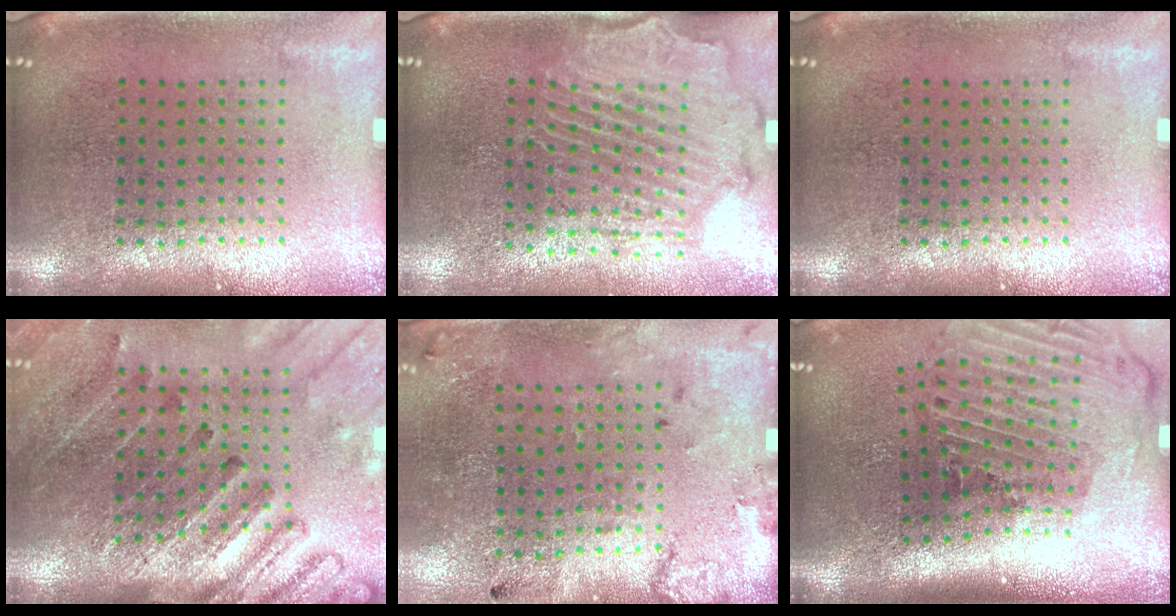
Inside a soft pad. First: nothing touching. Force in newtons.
{"total": 2.1, "press": 2.1, "slide": 0.5}
{"total": 0.0}
{"total": 2.8, "press": 2.7, "slide": 0.6}
{"total": 2.2, "press": 1.4, "slide": 1.7}
{"total": 3.0, "press": 2.0, "slide": 2.2}